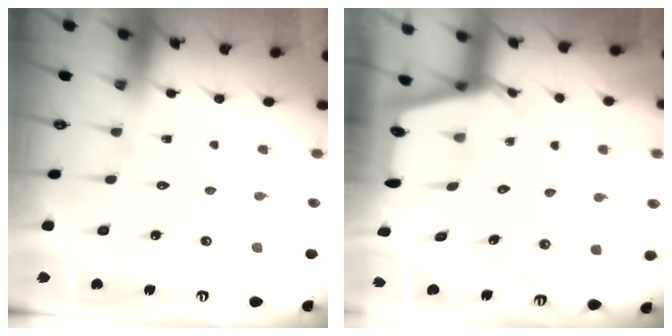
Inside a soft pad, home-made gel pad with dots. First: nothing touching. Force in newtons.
{"total": 2.3, "press": 2.3, "slide": 0.3}